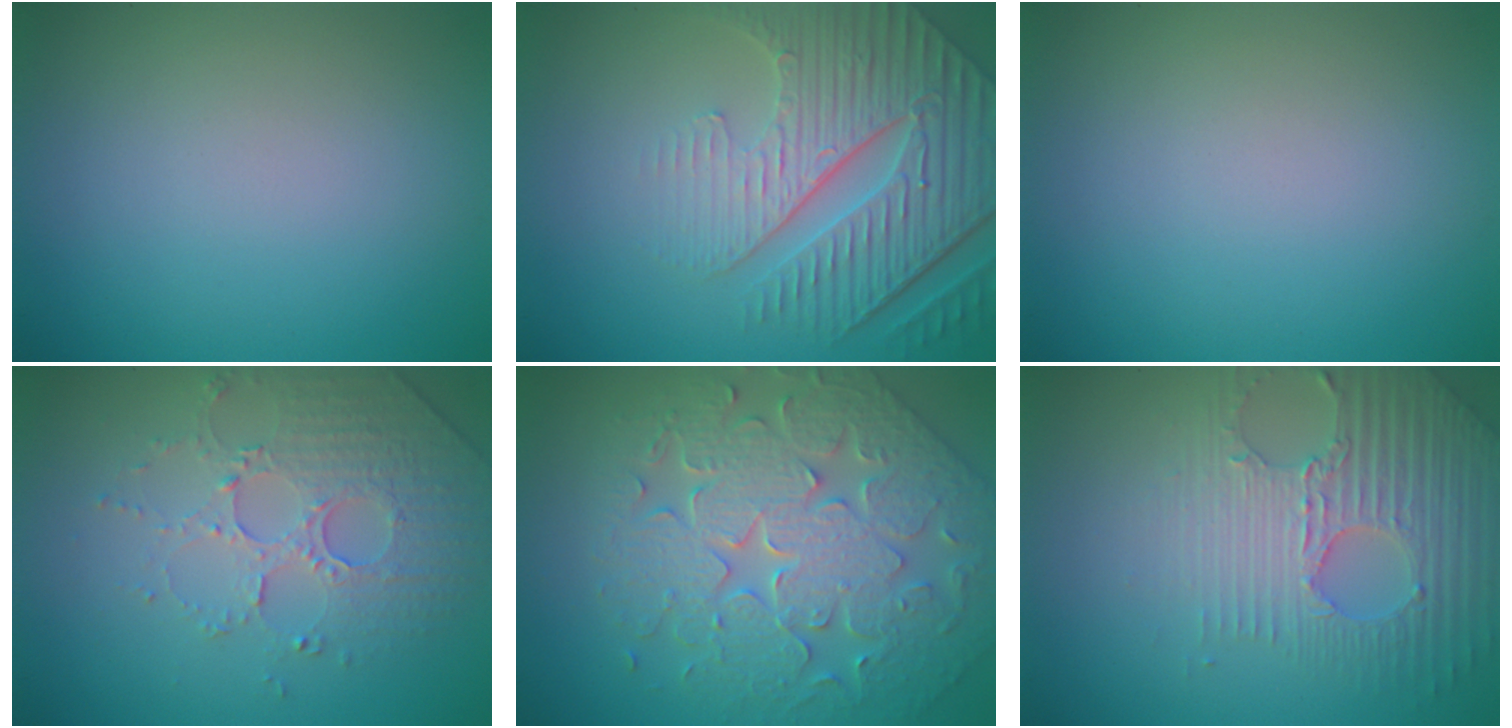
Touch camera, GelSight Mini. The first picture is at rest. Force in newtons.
{"total": 7.6, "press": 5.7, "slide": 5.1}
{"total": 0.0}
{"total": 5.0, "press": 3.5, "slide": 3.6}
{"total": 7.2, "press": 6.2, "slide": 3.5}
{"total": 4.8, "press": 4.3, "slide": 2.2}